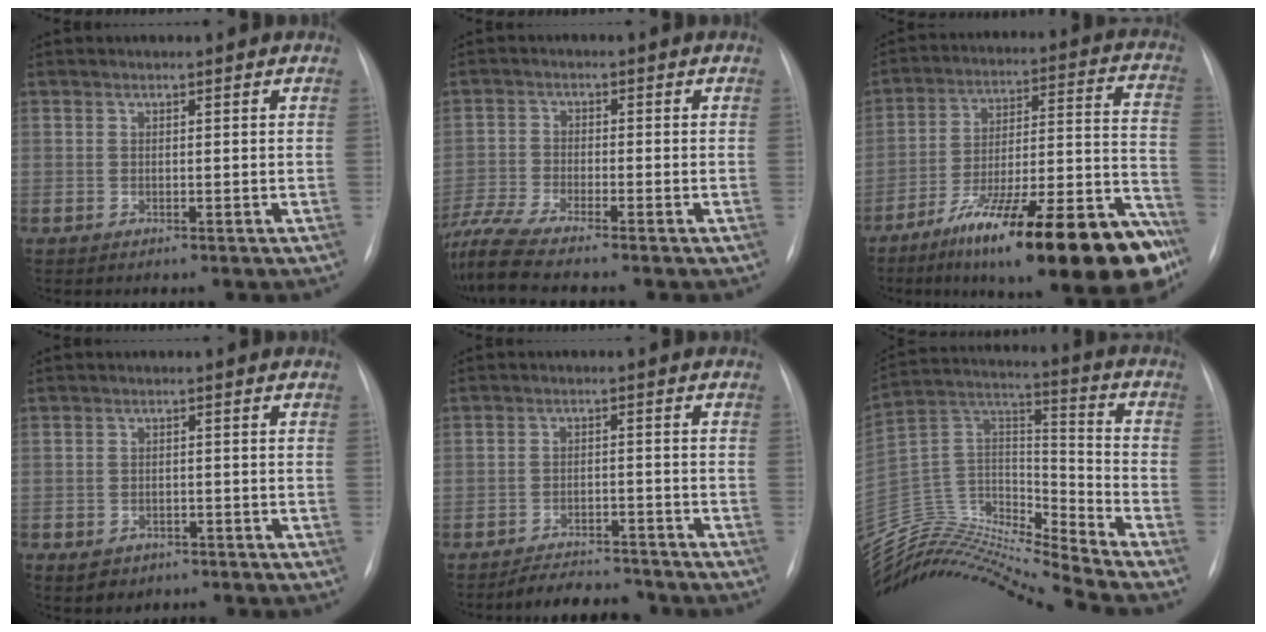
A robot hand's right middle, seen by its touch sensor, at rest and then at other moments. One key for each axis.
{"total": 8.7, "fx": -7.7, "fy": -0.4, "fz": 3.9, "tx": -0.089, "ty": -0.015, "tz": -0.139}
{"total": 26.2, "fx": -16.6, "fy": 4.0, "fz": 19.9, "tx": -0.228, "ty": 0.010, "tz": -0.259}
{"total": 3.5, "fx": -2.2, "fy": 2.6, "fz": 1.0, "tx": -0.018, "ty": 0.003, "tz": -0.020}
{"total": 7.1, "fx": -6.7, "fy": 1.9, "fz": 1.3, "tx": -0.018, "ty": 0.000, "tz": -0.096}
{"total": 21.3, "fx": -20.7, "fy": 0.3, "fz": 5.0, "tx": -0.095, "ty": 0.050, "tz": -0.359}